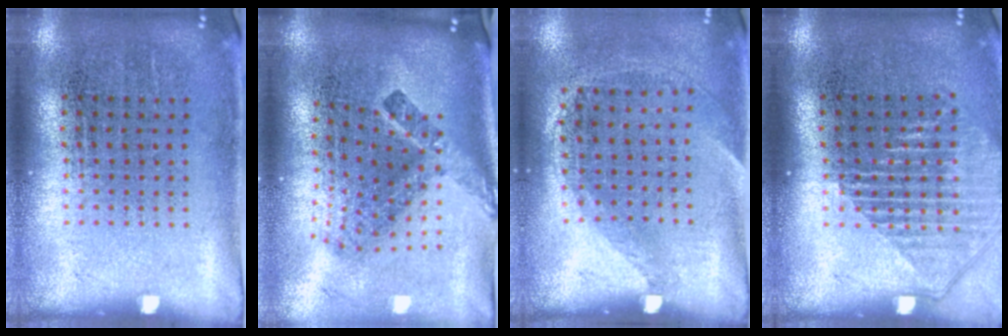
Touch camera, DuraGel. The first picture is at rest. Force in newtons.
{"total": 2.6, "press": 1.6, "slide": 2.1}
{"total": 1.4, "press": 0.9, "slide": 1.0}
{"total": 1.3, "press": 1.2, "slide": 0.6}